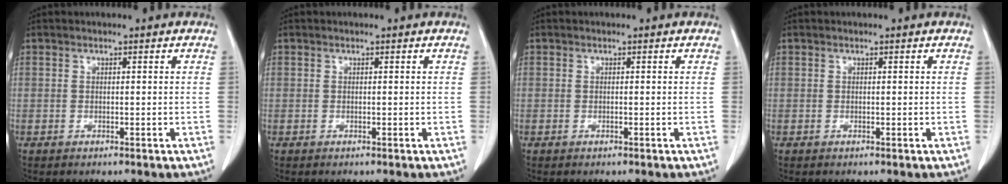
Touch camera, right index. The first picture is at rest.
{"total": 0.0}
{"total": 0.0}
{"total": 0.0}